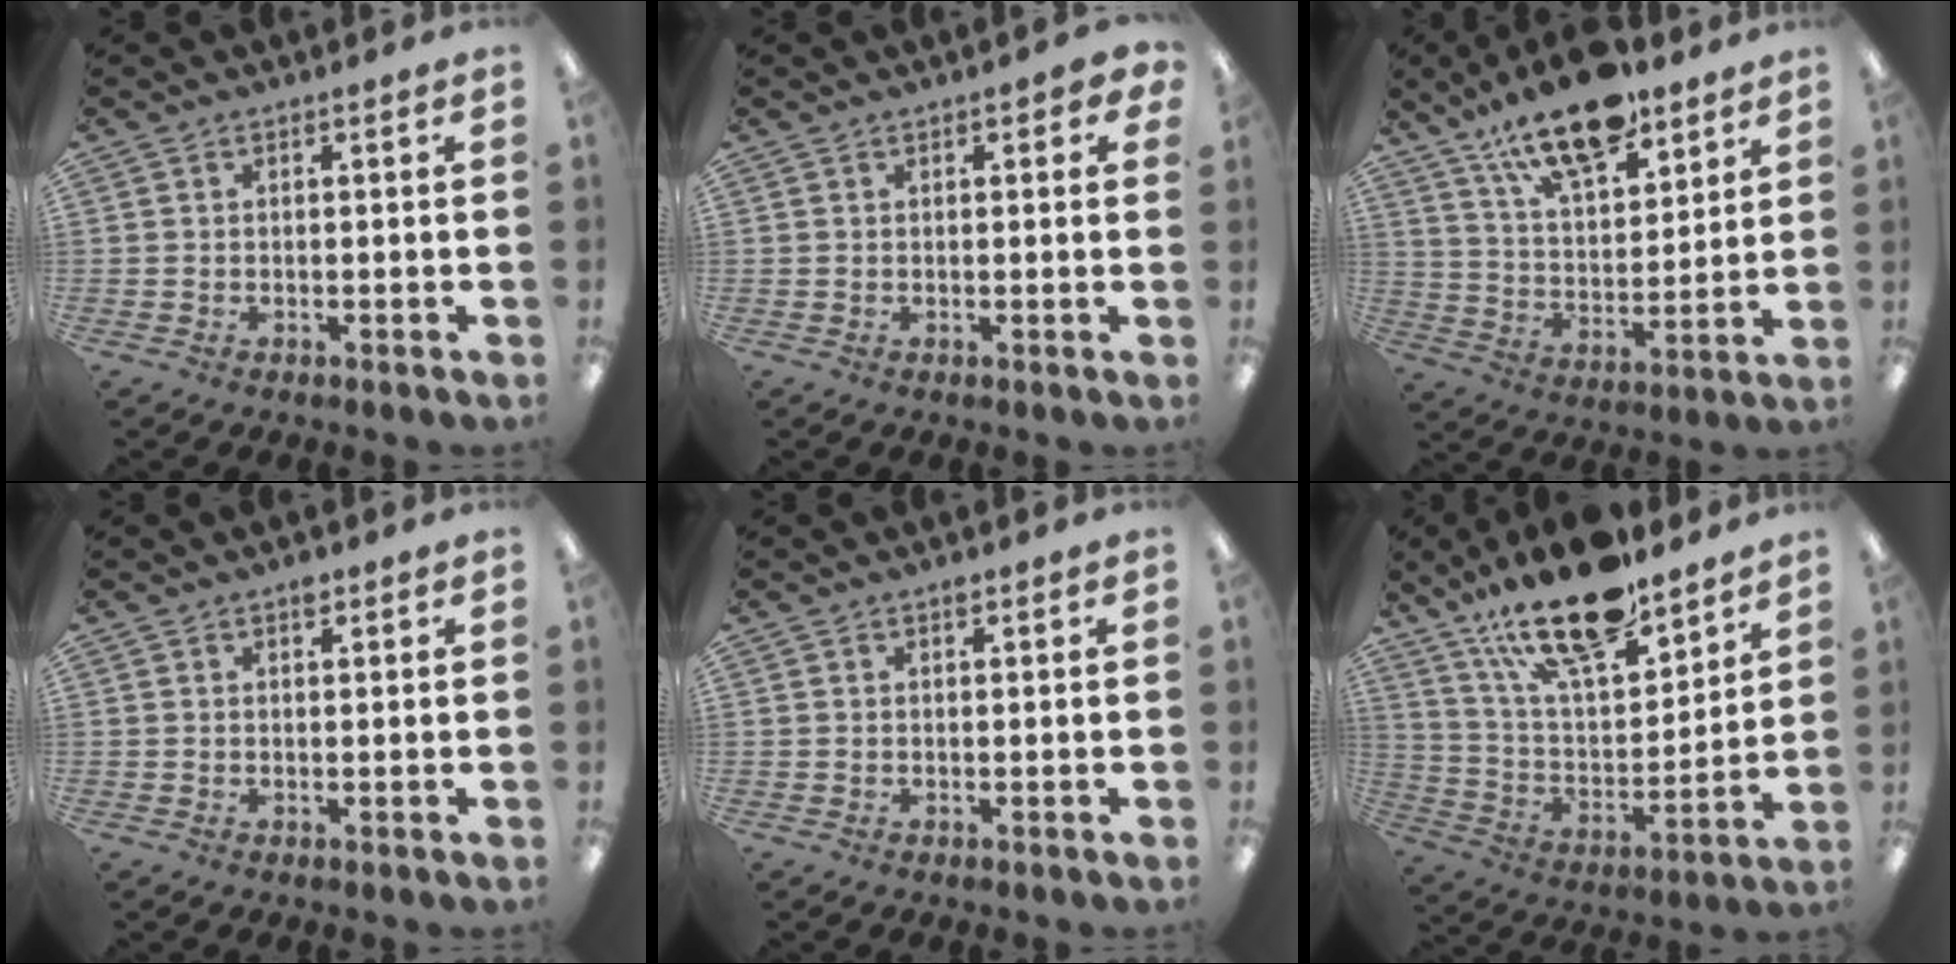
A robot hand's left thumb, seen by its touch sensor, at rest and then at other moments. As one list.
[{"total": 1.8, "force": [0.9, 0.6, 1.4], "torque": [-0.013, -0.005, 0.013]}, {"total": 17.3, "force": [12.4, 7.1, 9.7], "torque": [-0.159, -0.062, 0.213]}, {"total": 1.7, "force": [1.2, 0.7, 0.9], "torque": [-0.003, -0.005, 0.018]}, {"total": 0.9, "force": [0.7, 0.2, 0.5], "torque": [-0.003, -0.002, 0.011]}, {"total": 21.7, "force": [16.2, 7.4, 12.3], "torque": [-0.215, -0.091, 0.280]}]